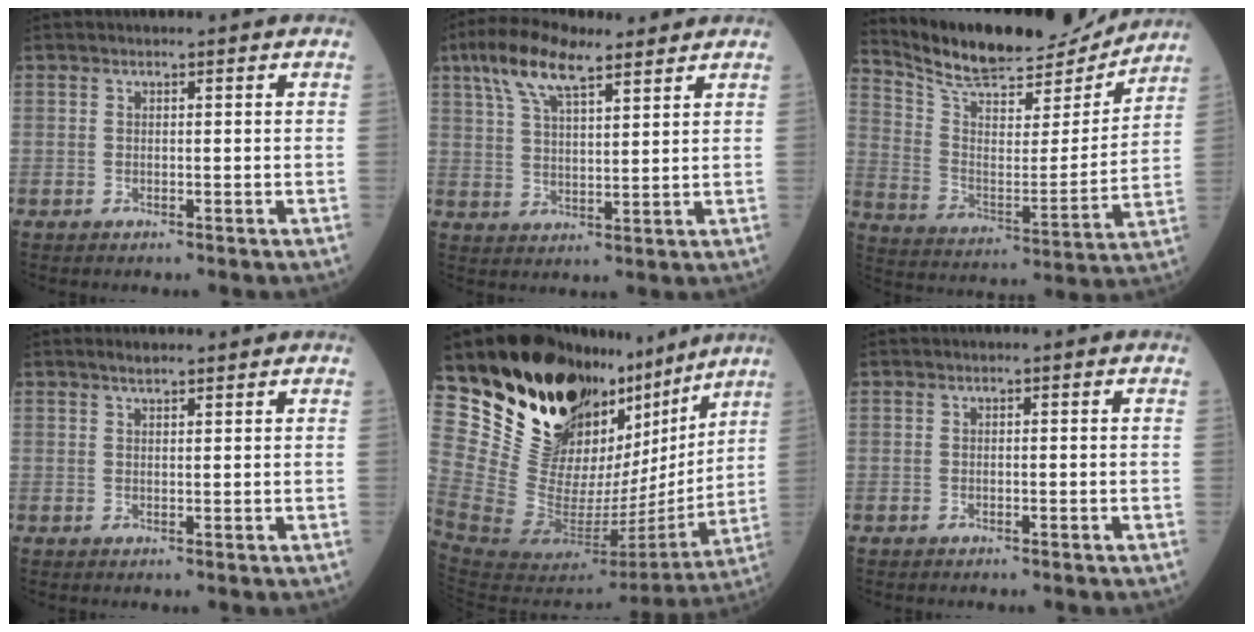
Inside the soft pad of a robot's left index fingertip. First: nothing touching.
{"total": 10.3, "force": [6.9, 3.1, 7.1], "torque": [-0.142, 0.029, 0.128]}
{"total": 18.8, "force": [17.5, 3.9, 5.4], "torque": [-0.101, -0.020, 0.276]}
{"total": 2.1, "force": [1.9, 0.3, 1.0], "torque": [-0.019, 0.013, 0.031]}
{"total": 30.4, "force": [22.1, 12.5, 16.7], "torque": [-0.275, -0.013, 0.357]}
{"total": 0.0}